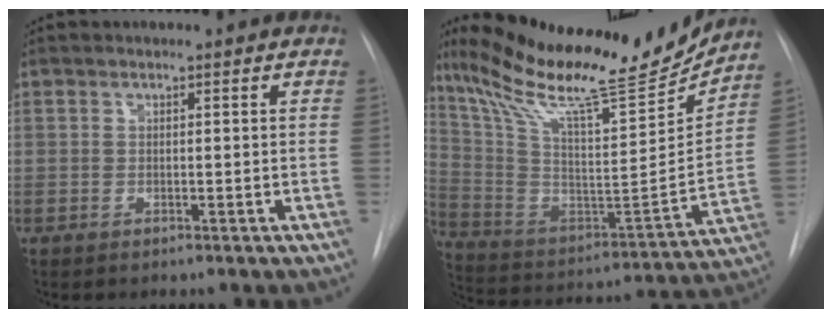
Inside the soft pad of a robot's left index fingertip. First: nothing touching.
{"total": 26.6, "force": [22.8, 3.4, 13.2], "torque": [-0.241, -0.043, 0.357]}